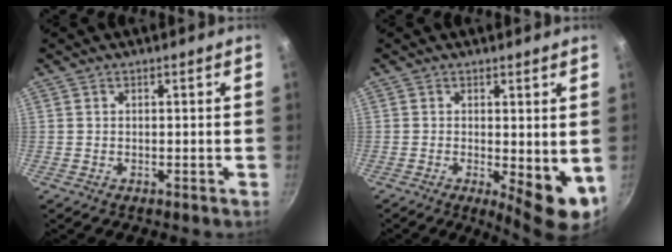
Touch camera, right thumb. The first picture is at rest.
{"total": 6.7, "force": [-0.5, 1.9, 6.4], "torque": [-0.070, -0.013, 0.003]}